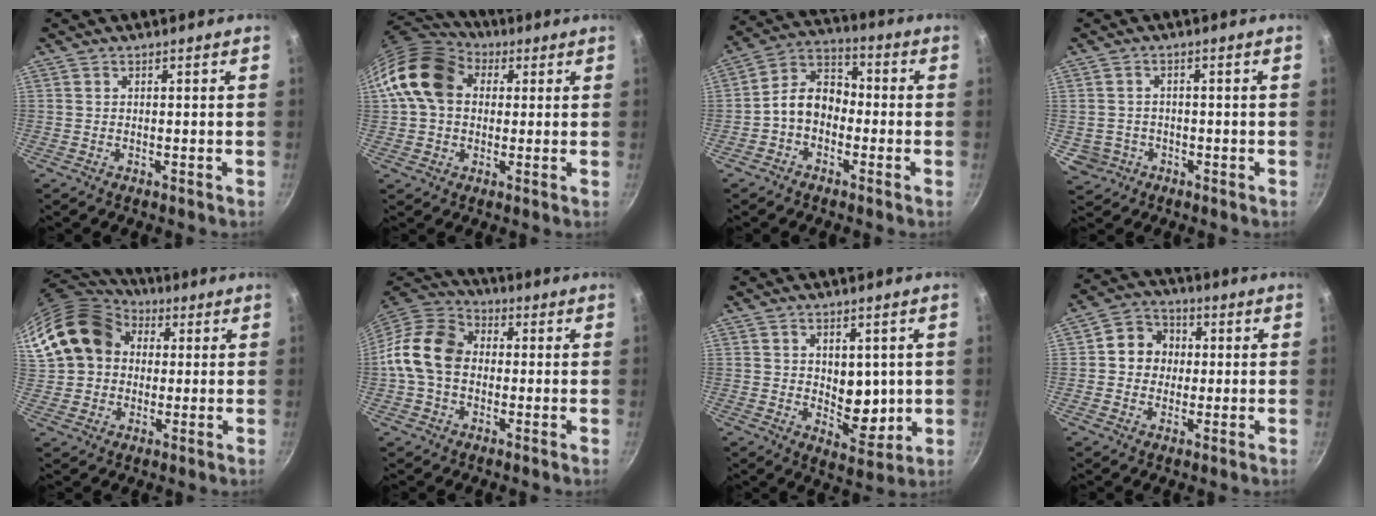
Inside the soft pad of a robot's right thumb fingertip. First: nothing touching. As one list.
[{"total": 14.7, "force": [2.9, 11.3, 9.0], "torque": [-0.143, 0.026, 0.036]}, {"total": 8.9, "force": [-2.1, 6.6, 5.6], "torque": [-0.066, 0.042, -0.057]}, {"total": 4.0, "force": [-1.0, 3.7, 1.0], "torque": [-0.003, 0.015, -0.005]}, {"total": 18.0, "force": [4.8, 14.3, 9.8], "torque": [-0.164, 0.033, 0.082]}, {"total": 11.8, "force": [-0.4, 9.0, 7.6], "torque": [-0.119, 0.026, -0.029]}, {"total": 8.6, "force": [0.9, 5.7, 6.4], "torque": [-0.058, -0.033, 0.020]}, {"total": 7.9, "force": [0.7, 7.1, 3.2], "torque": [-0.015, 0.013, -0.005]}]